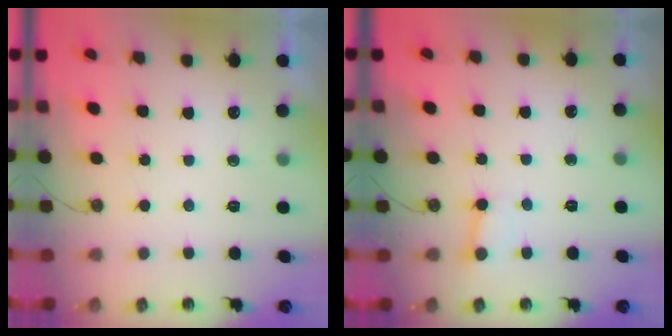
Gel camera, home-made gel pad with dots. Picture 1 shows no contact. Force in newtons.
{"total": 2.7, "press": 2.7, "slide": 0.3}